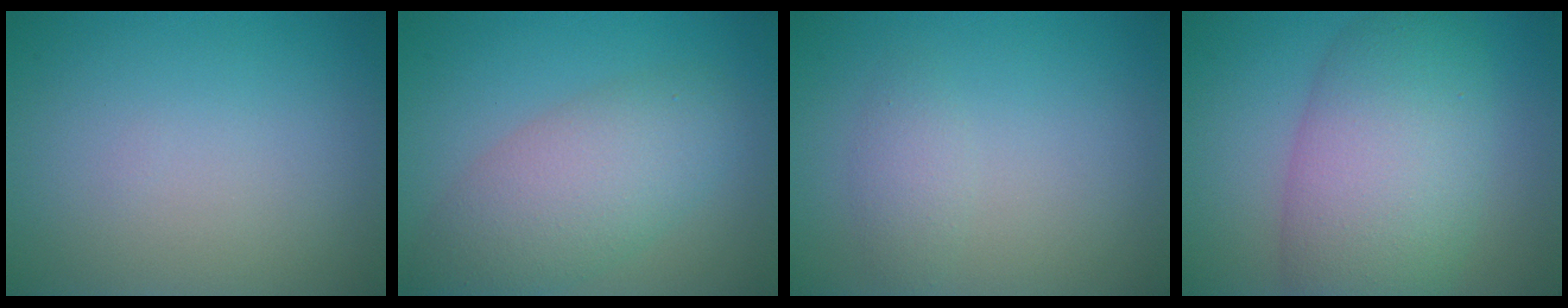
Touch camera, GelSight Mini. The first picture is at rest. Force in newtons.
{"total": 6.0, "press": 6.0, "slide": 0.2}
{"total": 1.5, "press": 1.5, "slide": 0.1}
{"total": 9.5, "press": 9.5, "slide": 0.5}